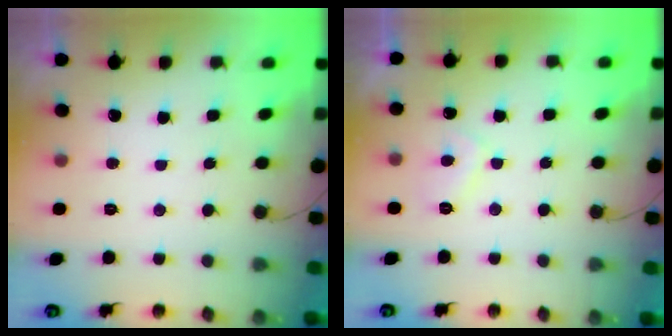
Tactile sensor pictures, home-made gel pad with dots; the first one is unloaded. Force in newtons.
{"total": 2.7, "press": 2.6, "slide": 0.4}